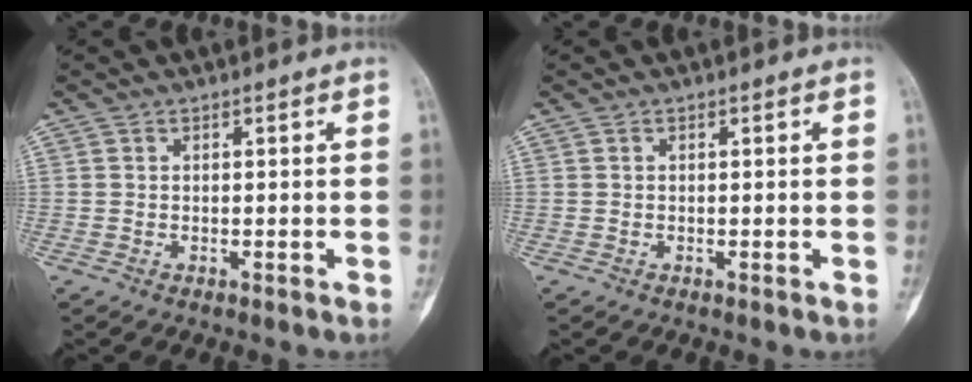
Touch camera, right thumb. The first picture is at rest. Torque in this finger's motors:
{"motor_torque": [0.32, -0.03, -0.34, -0.11, 0.03]}